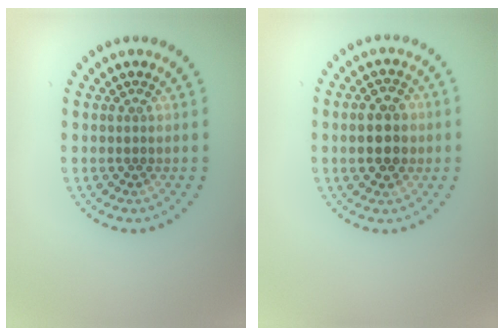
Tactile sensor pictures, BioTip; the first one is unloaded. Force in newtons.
{"total": 4.6, "press": 4.6, "slide": 0.2}